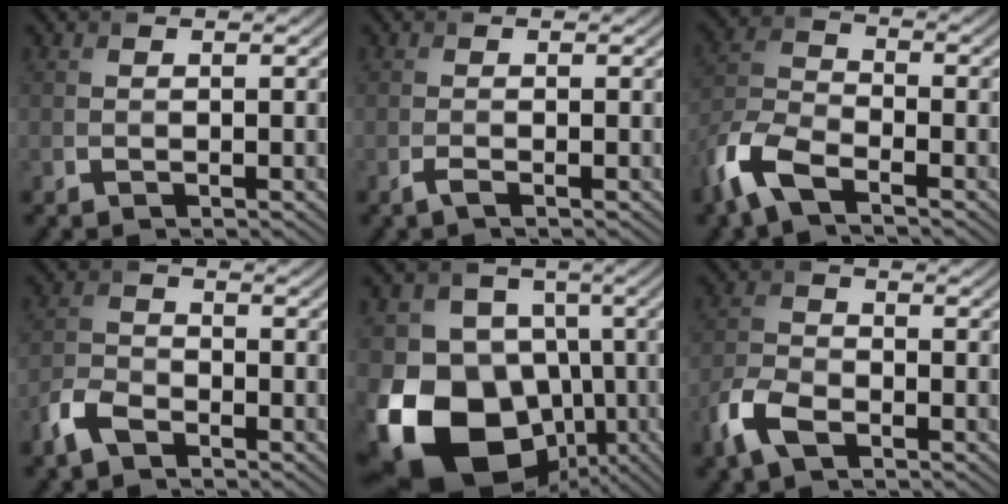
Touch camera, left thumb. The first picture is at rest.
{"total": 1.1, "force": [-0.7, 0.2, 0.8], "torque": [-0.019, 0.000, -0.016]}
{"total": 7.9, "force": [-5.2, 3.1, 5.1], "torque": [-0.120, -0.008, -0.125]}
{"total": 4.4, "force": [-3.2, 2.1, 2.2], "torque": [-0.051, -0.004, -0.079]}
{"total": 18.5, "force": [-5.9, 15.1, 8.9], "torque": [-0.186, -0.032, -0.099]}
{"total": 5.7, "force": [-3.5, 2.9, 3.5], "torque": [-0.083, -0.007, -0.084]}